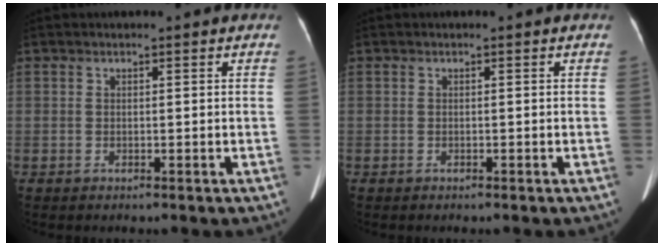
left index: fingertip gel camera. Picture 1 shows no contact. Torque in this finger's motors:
{"motor_torque": [-0.15, -0.08, -0.01, -0.01]}